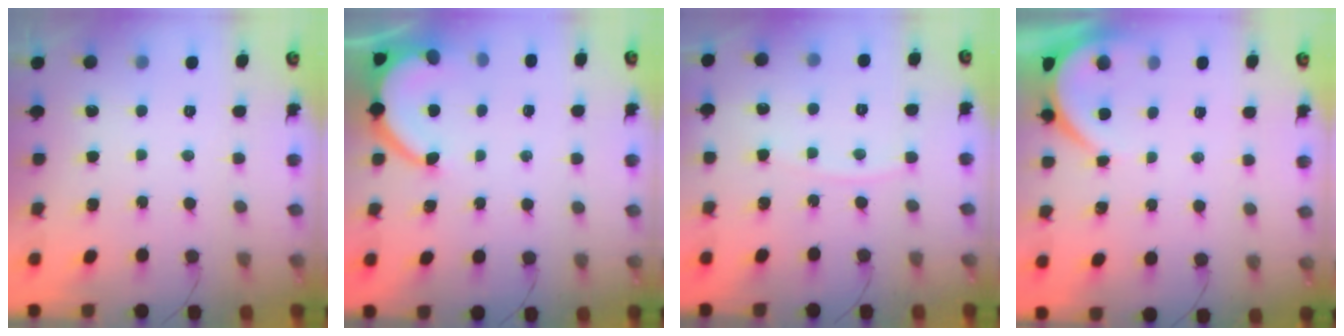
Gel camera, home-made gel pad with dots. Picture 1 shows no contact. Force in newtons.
{"total": 7.5, "press": 7.5, "slide": 0.6}
{"total": 5.7, "press": 5.6, "slide": 0.9}
{"total": 4.0, "press": 3.9, "slide": 0.6}